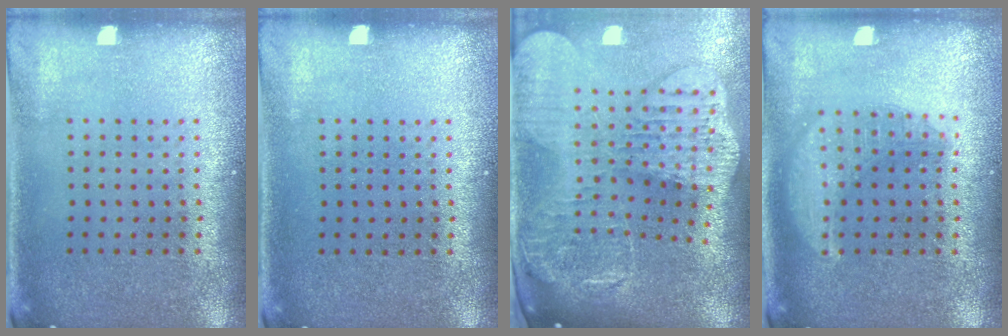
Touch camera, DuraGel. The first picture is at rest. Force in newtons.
{"total": 0.0}
{"total": 3.8, "press": 2.9, "slide": 2.4}
{"total": 2.9, "press": 2.9, "slide": 0.3}